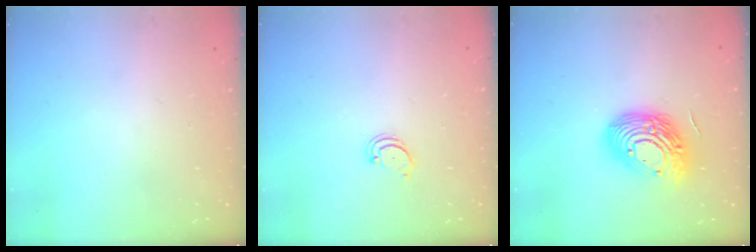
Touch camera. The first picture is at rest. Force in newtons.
{"total": 2.4, "press": 2.3, "slide": 0.5}
{"total": 17.3, "press": 17.2, "slide": 1.2}